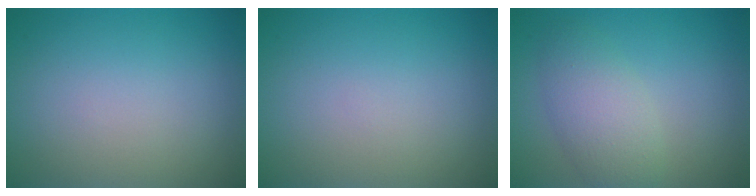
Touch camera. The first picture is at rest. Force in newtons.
{"total": 0.0}
{"total": 3.8, "press": 3.8, "slide": 0.1}